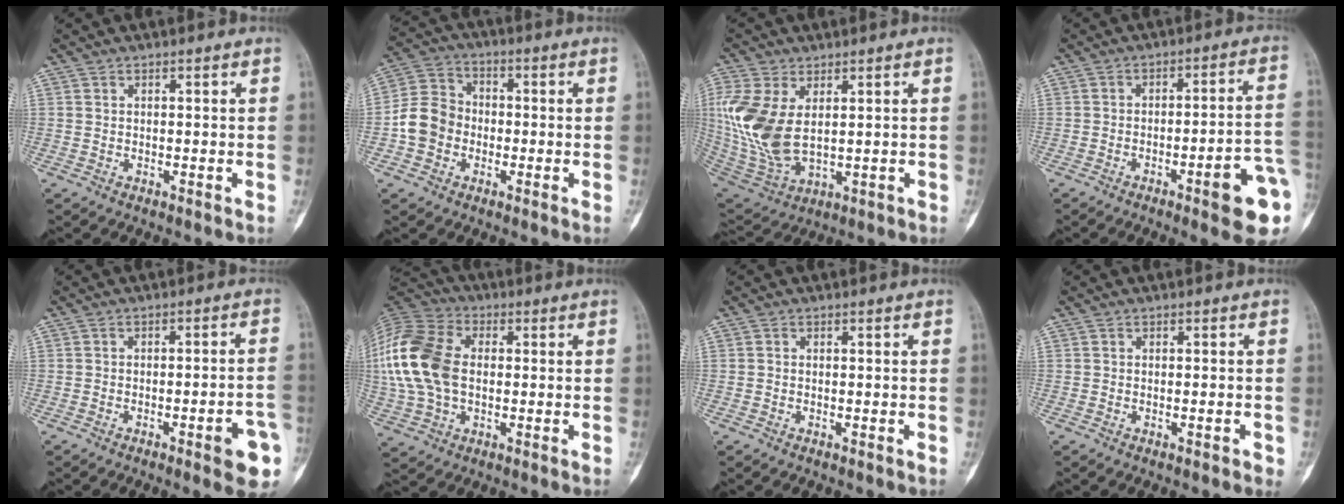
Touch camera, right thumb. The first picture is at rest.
{"total": 8.6, "force": [-2.0, 7.5, 3.8], "torque": [-0.056, 0.031, -0.047]}
{"total": 14.8, "force": [2.3, 8.4, 12.0], "torque": [-0.273, -0.013, 0.063]}
{"total": 12.9, "force": [-4.8, 2.1, 11.8], "torque": [-0.126, 0.029, -0.059]}
{"total": 8.5, "force": [-3.7, 1.7, 7.4], "torque": [-0.079, 0.023, -0.041]}
{"total": 19.4, "force": [0.6, 13.0, 14.5], "torque": [-0.325, 0.014, 0.008]}
{"total": 0.0}
{"total": 1.6, "force": [-0.6, 0.3, 1.4], "torque": [-0.018, -0.001, -0.006]}